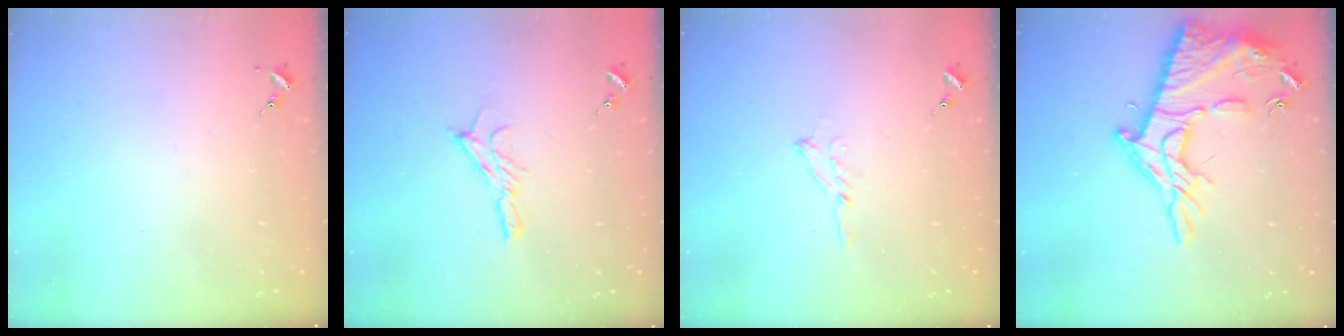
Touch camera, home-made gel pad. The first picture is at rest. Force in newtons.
{"total": 8.2, "press": 8.1, "slide": 0.3}
{"total": 6.0, "press": 6.0, "slide": 0.7}
{"total": 21.1, "press": 21.0, "slide": 1.6}